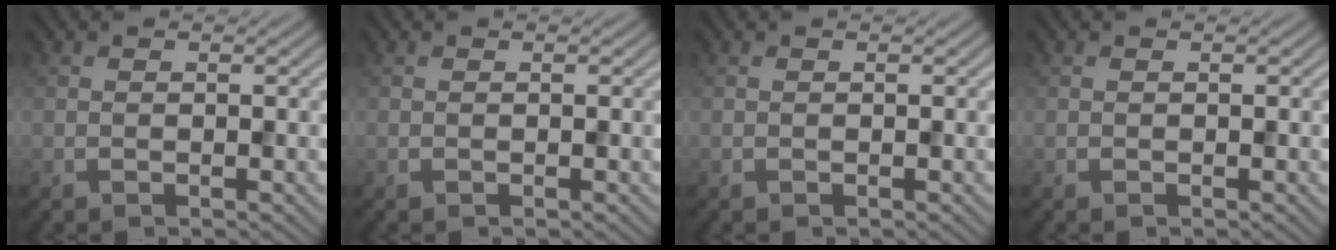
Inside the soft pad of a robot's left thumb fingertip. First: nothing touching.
{"total": 0.0}
{"total": 0.0}
{"total": 0.0}